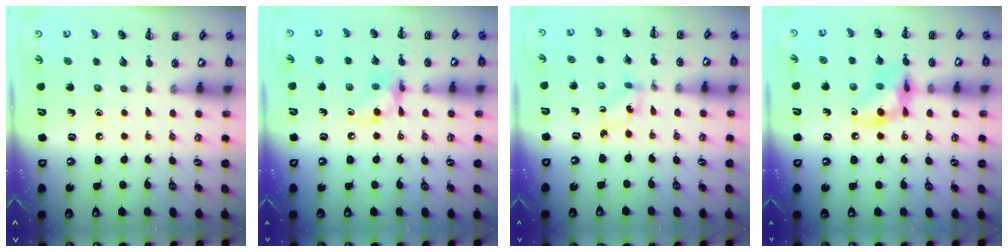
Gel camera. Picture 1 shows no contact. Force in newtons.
{"total": 8.7, "press": 8.6, "slide": 1.0}
{"total": 1.4, "press": 1.2, "slide": 0.6}
{"total": 12.3, "press": 12.2, "slide": 1.3}